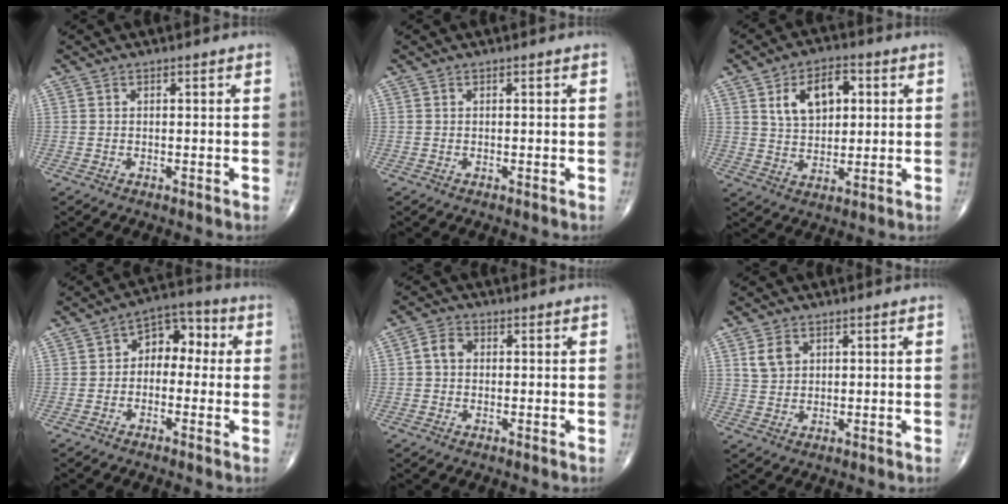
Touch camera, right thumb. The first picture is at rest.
{"total": 0.0}
{"total": 10.2, "force": [3.2, 6.3, 7.4], "torque": [-0.094, -0.002, 0.053]}
{"total": 7.8, "force": [0.2, 5.5, 5.6], "torque": [-0.041, 0.038, -0.016]}
{"total": 3.5, "force": [0.2, 2.8, 2.2], "torque": [-0.033, 0.012, -0.003]}
{"total": 4.0, "force": [1.7, 3.0, 2.1], "torque": [-0.029, -0.005, 0.036]}